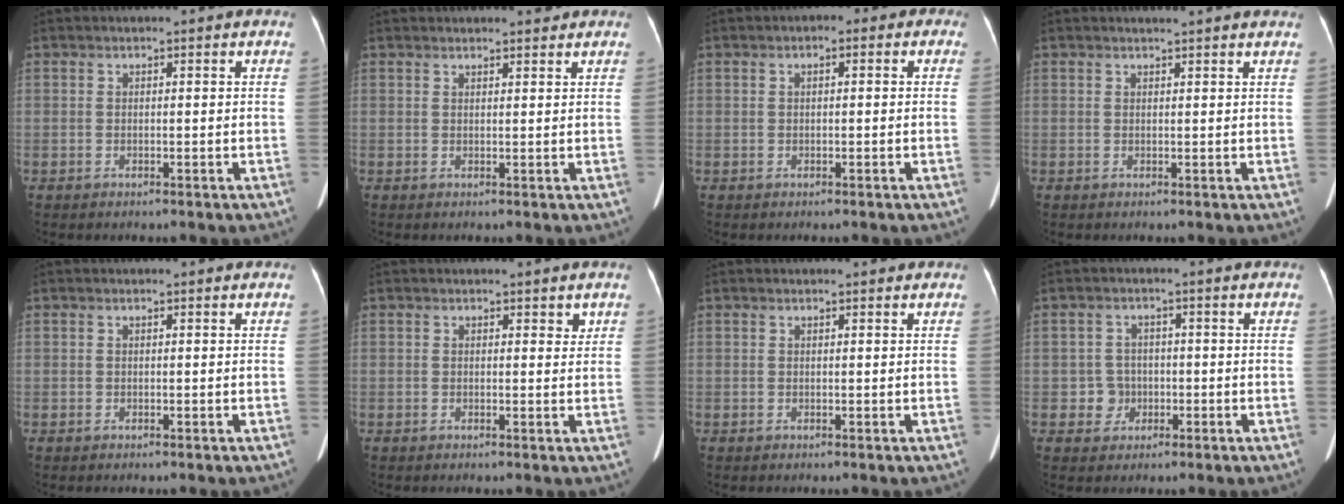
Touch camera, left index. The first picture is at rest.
{"total": 3.0, "force": [2.8, 0.5, 1.0], "torque": [-0.013, 0.011, 0.036]}
{"total": 1.8, "force": [0.3, 1.0, 1.5], "torque": [-0.019, 0.015, -0.002]}
{"total": 4.3, "force": [4.1, -0.1, 1.4], "torque": [-0.020, 0.013, 0.040]}
{"total": 0.0}
{"total": 1.6, "force": [1.2, 0.8, 0.8], "torque": [-0.003, -0.002, 0.011]}
{"total": 1.0, "force": [0.9, 0.2, 0.2], "torque": [-0.011, 0.006, 0.012]}
{"total": 3.2, "force": [-0.7, 3.1, 0.1], "torque": [0.005, 0.009, -0.009]}